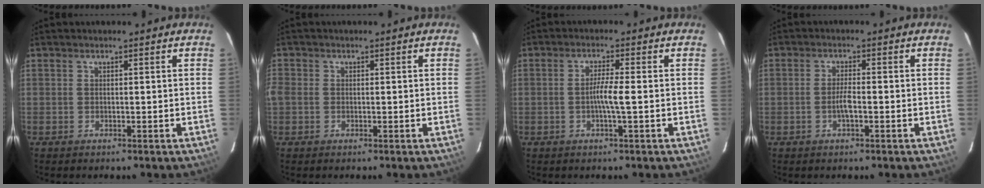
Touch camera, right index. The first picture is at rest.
{"total": 2.3, "force": [-0.2, 1.9, 1.3], "torque": [-0.051, 0.014, -0.001]}
{"total": 3.5, "force": [-0.6, -0.3, 3.4], "torque": [-0.064, -0.002, -0.011]}
{"total": 2.5, "force": [-0.8, 0.4, 2.4], "torque": [-0.048, 0.001, -0.014]}